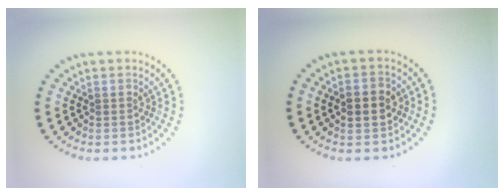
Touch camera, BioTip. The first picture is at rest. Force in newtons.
{"total": 3.6, "press": 3.6, "slide": 0.2}